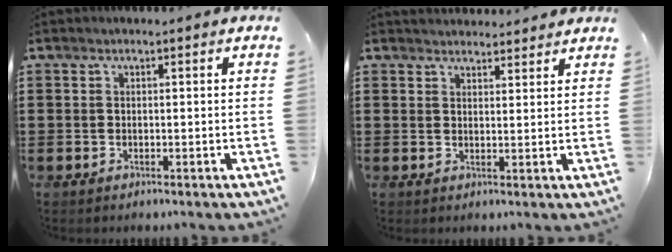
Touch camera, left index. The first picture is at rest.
{"total": 2.4, "force": [2.4, 0.4, -0.4], "torque": [0.001, -0.002, 0.046]}